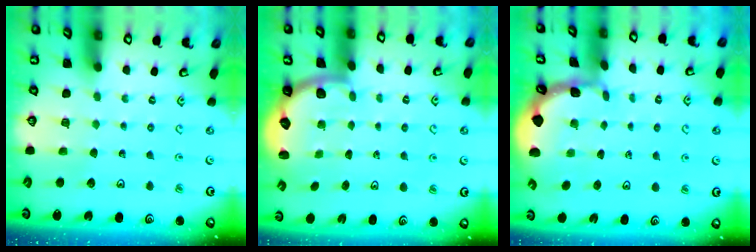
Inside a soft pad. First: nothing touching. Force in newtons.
{"total": 2.6, "press": 2.2, "slide": 1.3}
{"total": 1.5, "press": 1.5, "slide": 0.2}